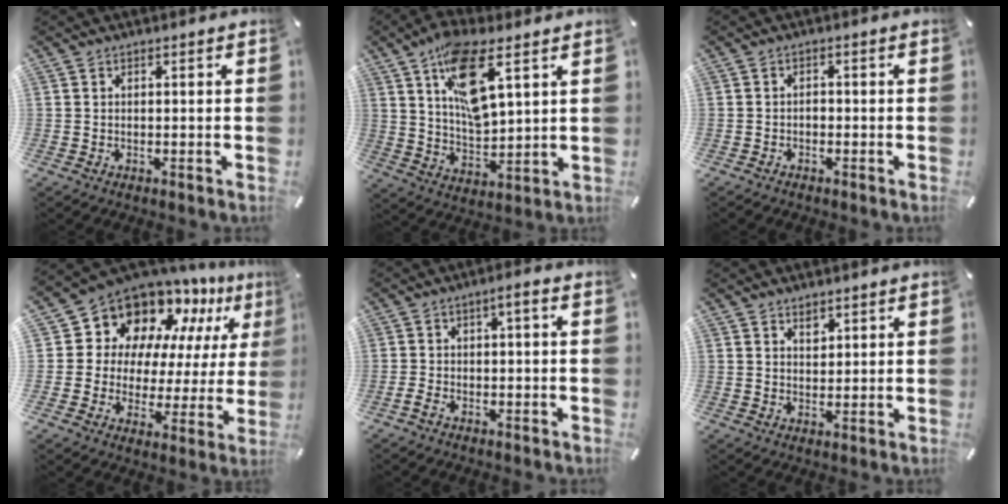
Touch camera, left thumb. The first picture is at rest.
{"total": 14.6, "force": [7.6, 5.9, 10.9], "torque": [-0.197, -0.023, 0.132]}
{"total": 1.2, "force": [-0.8, 0.8, 0.6], "torque": [-0.014, 0.006, -0.017]}
{"total": 12.0, "force": [9.8, 7.0, 1.1], "torque": [-0.042, -0.106, 0.175]}
{"total": 3.7, "force": [-2.0, 1.1, 2.9], "torque": [-0.046, 0.012, -0.037]}
{"total": 2.3, "force": [1.5, 1.5, 0.8], "torque": [0.006, -0.010, 0.023]}